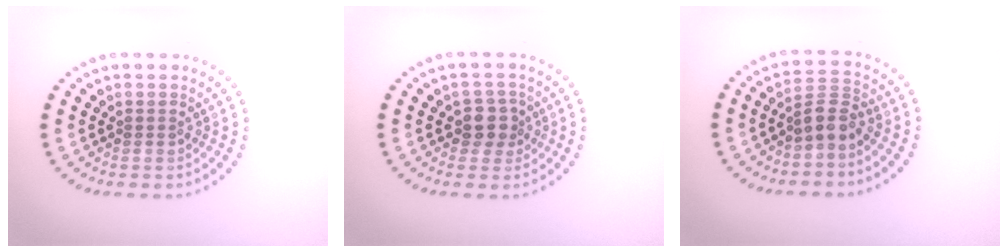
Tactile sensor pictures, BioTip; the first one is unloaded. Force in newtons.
{"total": 2.3, "press": 2.1, "slide": 1.1}
{"total": 2.7, "press": 2.2, "slide": 1.6}